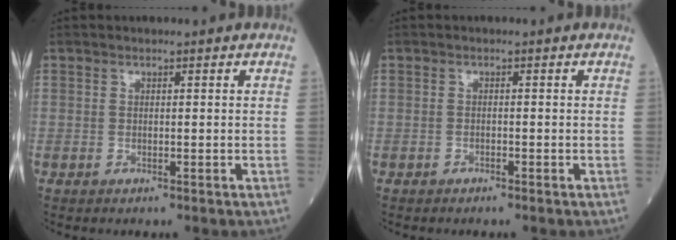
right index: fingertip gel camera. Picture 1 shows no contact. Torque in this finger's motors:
{"motor_torque": [-0.08, -0.07, 0.05, 0.00]}